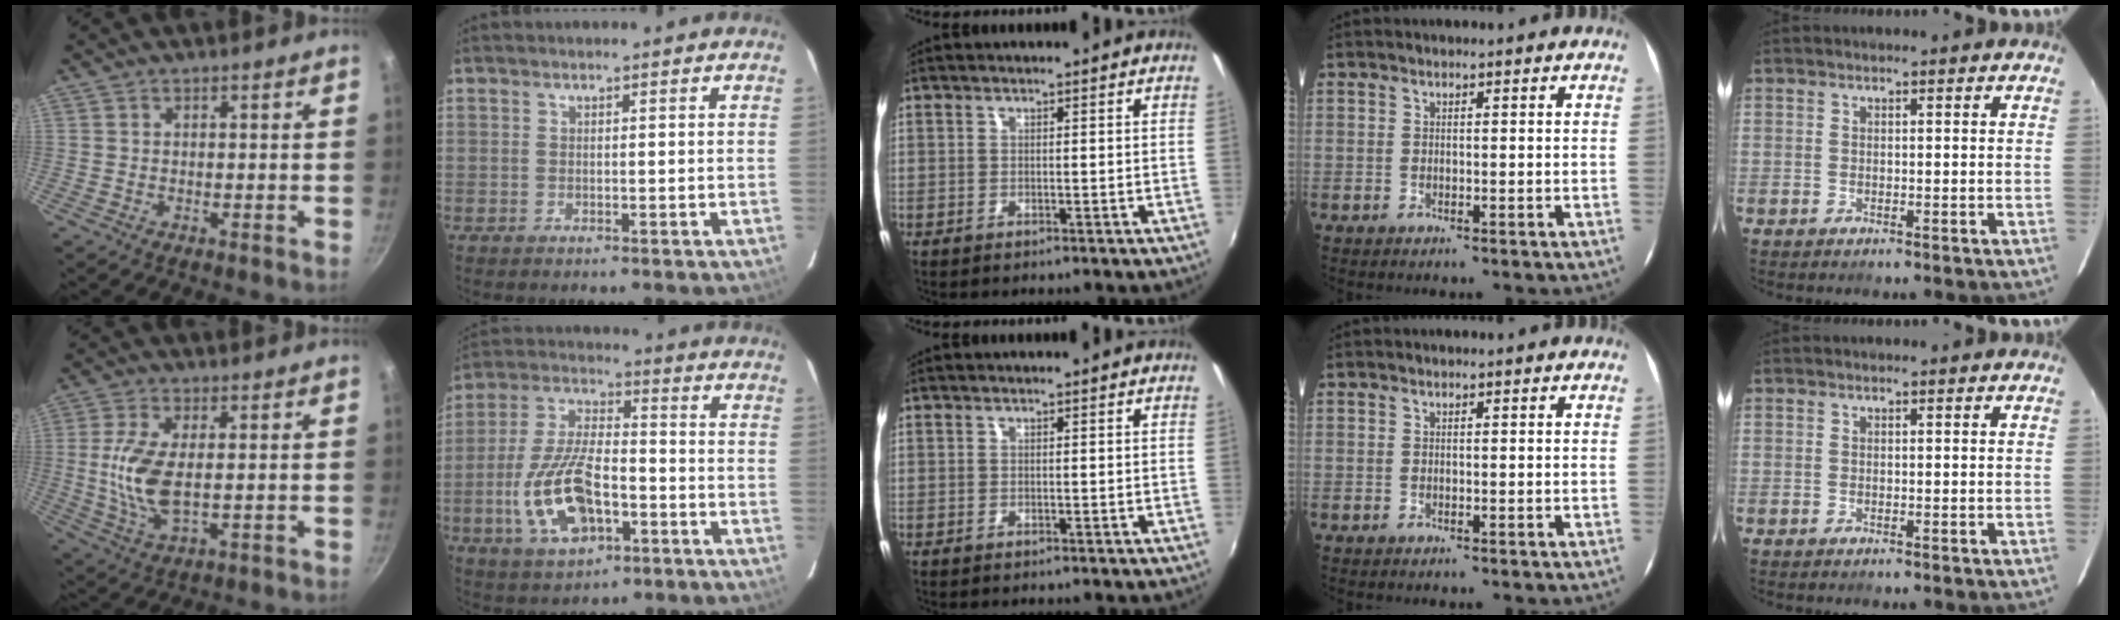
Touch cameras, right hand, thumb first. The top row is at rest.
{"thumb": {"total": 10.2, "force": [0.4, 4.6, 9.1], "torque": [-0.192, -0.007, 0.009]}, "index": {"total": 15.9, "force": [-5.3, 7.3, 13.1], "torque": [-0.282, -0.001, -0.092]}}